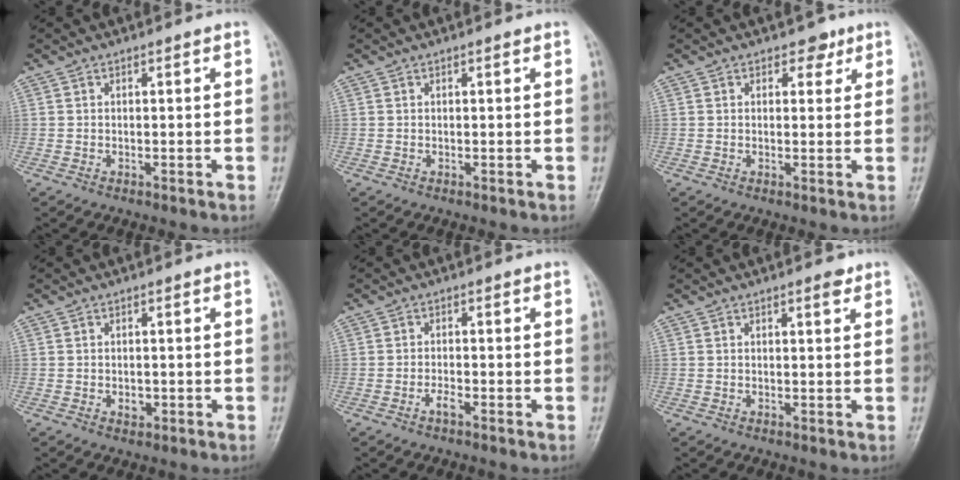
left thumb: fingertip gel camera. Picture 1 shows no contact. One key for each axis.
{"total": 0.0}
{"total": 2.6, "fx": 1.6, "fy": 1.7, "fz": 1.0, "tx": 0.005, "ty": -0.007, "tz": 0.019}
{"total": 1.7, "fx": -0.3, "fy": 1.3, "fz": 1.0, "tx": -0.009, "ty": 0.000, "tz": -0.001}
{"total": 1.7, "fx": -1.0, "fy": 0.5, "fz": 1.2, "tx": -0.024, "ty": 0.004, "tz": -0.021}
{"total": 1.8, "fx": 1.2, "fy": 0.5, "fz": 1.3, "tx": -0.016, "ty": -0.005, "tz": 0.017}